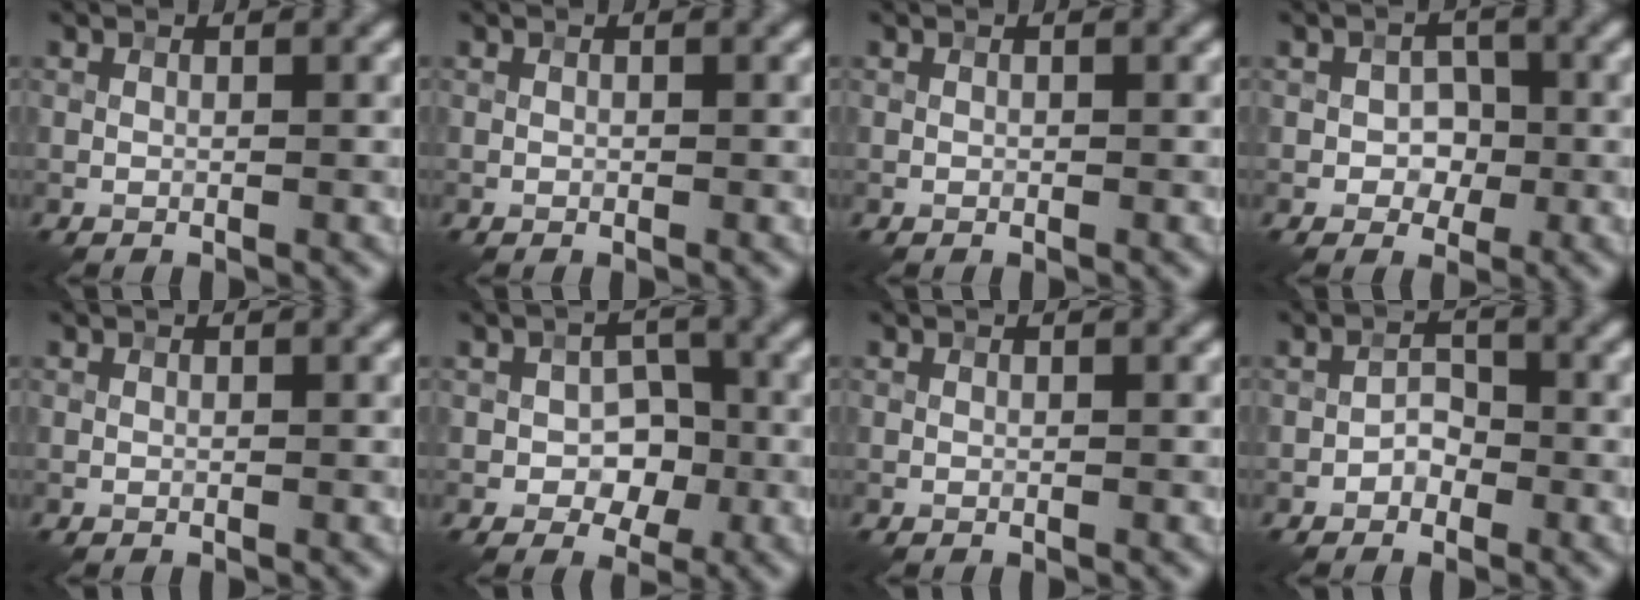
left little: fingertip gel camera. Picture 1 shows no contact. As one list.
[{"total": 0.0}, {"total": 0.0}, {"total": 2.6, "force": [-0.5, 2.2, 1.4], "torque": [-0.013, 0.000, -0.013]}, {"total": 0.0}, {"total": 4.0, "force": [-0.9, 3.0, 2.4], "torque": [-0.023, -0.001, -0.017]}, {"total": 0.0}, {"total": 1.7, "force": [-1.0, 1.2, 0.8], "torque": [-0.010, 0.009, -0.018]}]